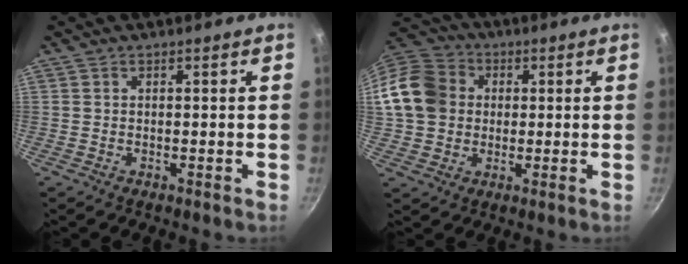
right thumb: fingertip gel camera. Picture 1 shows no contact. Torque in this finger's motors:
{"motor_torque": [1.02, 1.19, 0.97, -0.16, 0.13]}